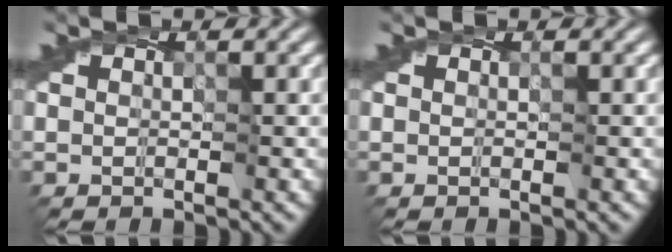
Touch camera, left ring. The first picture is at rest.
{"total": 0.0}